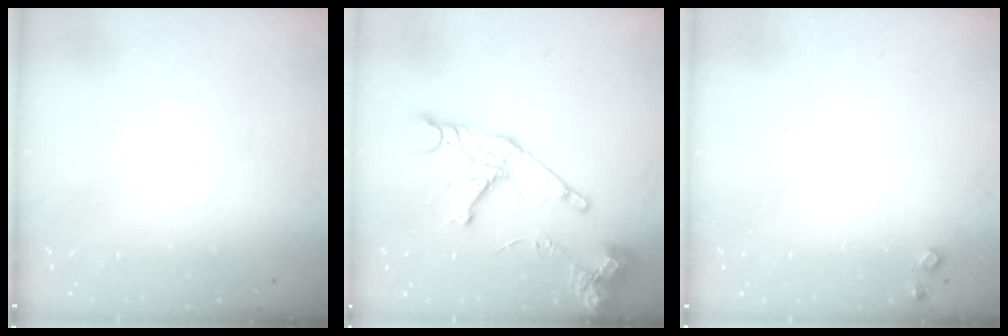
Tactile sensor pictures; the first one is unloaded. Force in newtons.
{"total": 14.6, "press": 14.5, "slide": 1.4}
{"total": 5.7, "press": 5.7, "slide": 0.8}